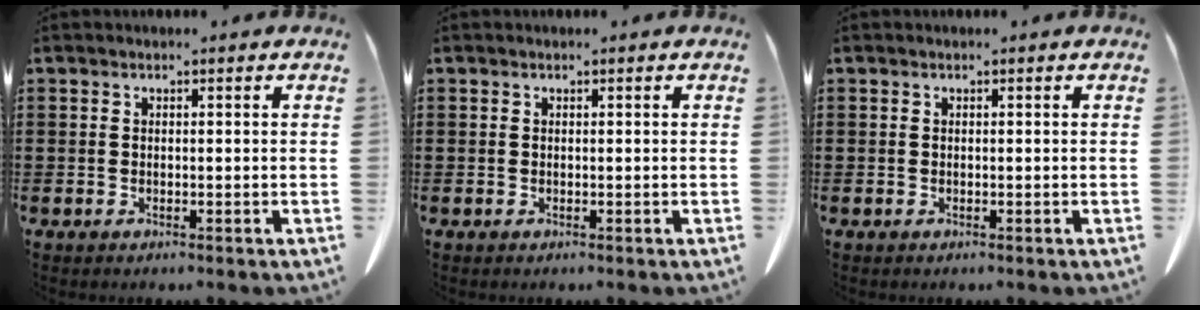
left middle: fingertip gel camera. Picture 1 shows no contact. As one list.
[{"total": 0.0}, {"total": 0.0}]